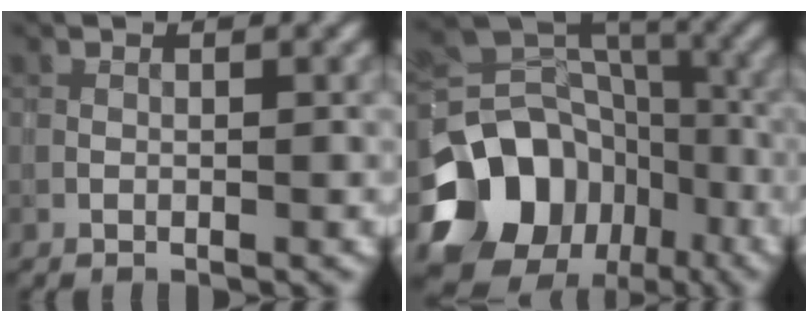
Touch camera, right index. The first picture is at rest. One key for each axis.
{"total": 13.9, "fx": -6.6, "fy": 10.8, "fz": 5.9, "tx": -0.128, "ty": 0.004, "tz": -0.113}